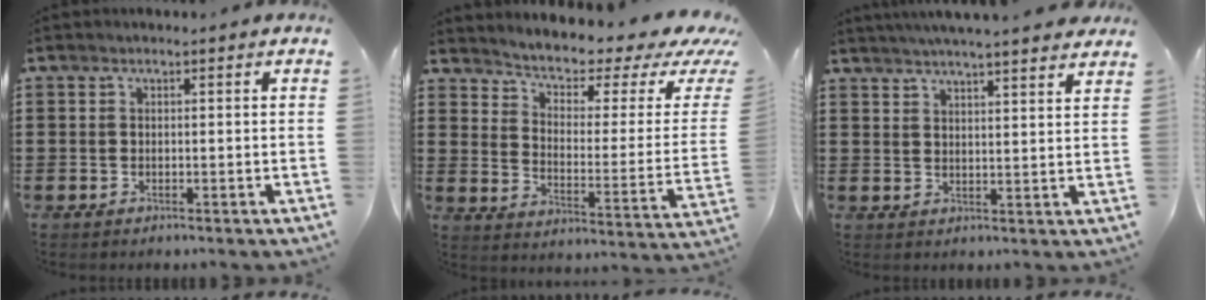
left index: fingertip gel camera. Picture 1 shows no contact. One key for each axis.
{"total": 3.1, "fx": 2.0, "fy": 1.0, "fz": 2.2, "tx": -0.056, "ty": -0.023, "tz": 0.024}
{"total": 4.1, "fx": 3.9, "fy": -0.5, "fz": 1.2, "tx": -0.037, "ty": -0.016, "tz": 0.068}